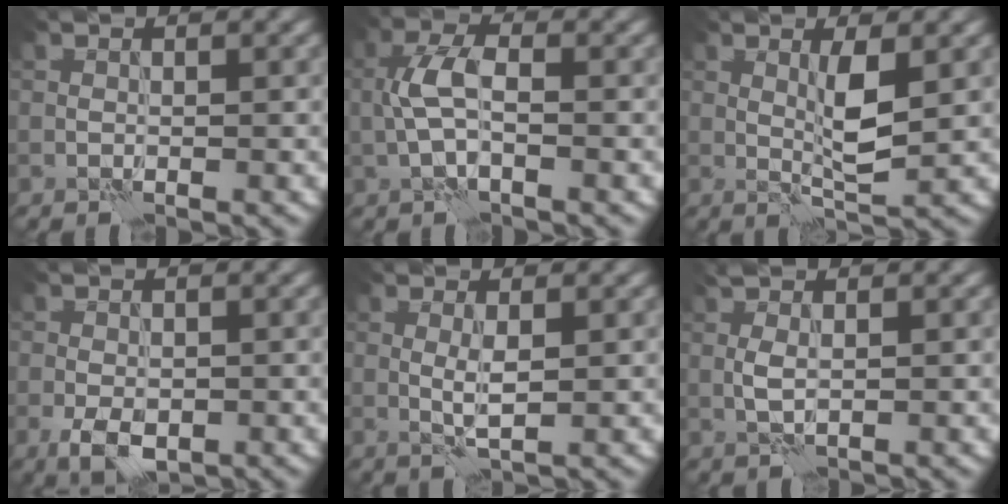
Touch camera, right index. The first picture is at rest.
{"total": 3.2, "force": [-0.4, 1.3, 2.8], "torque": [-0.063, 0.008, -0.015]}
{"total": 3.0, "force": [1.0, 0.5, 2.8], "torque": [-0.054, -0.007, 0.017]}
{"total": 3.6, "force": [-1.4, 2.2, 2.6], "torque": [-0.049, -0.005, -0.025]}
{"total": 1.8, "force": [0.4, 0.3, 1.7], "torque": [-0.036, -0.003, 0.008]}
{"total": 1.5, "force": [0.5, 0.6, 1.3], "torque": [-0.037, 0.002, 0.010]}